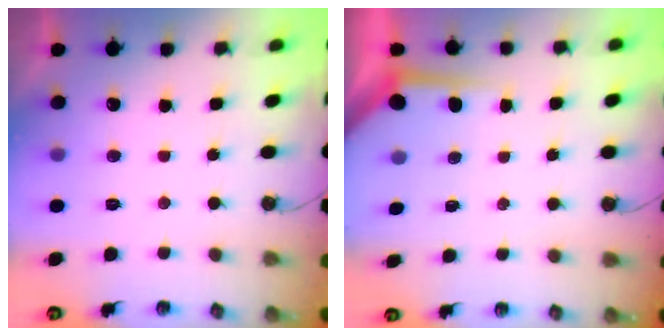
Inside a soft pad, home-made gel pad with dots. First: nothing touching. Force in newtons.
{"total": 4.2, "press": 4.2, "slide": 0.4}